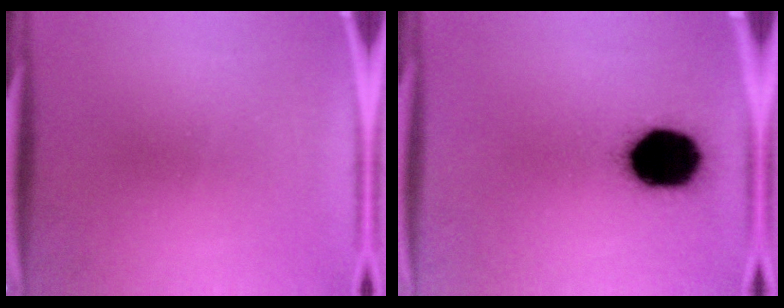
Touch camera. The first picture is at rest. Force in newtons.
{"total": 17.5}